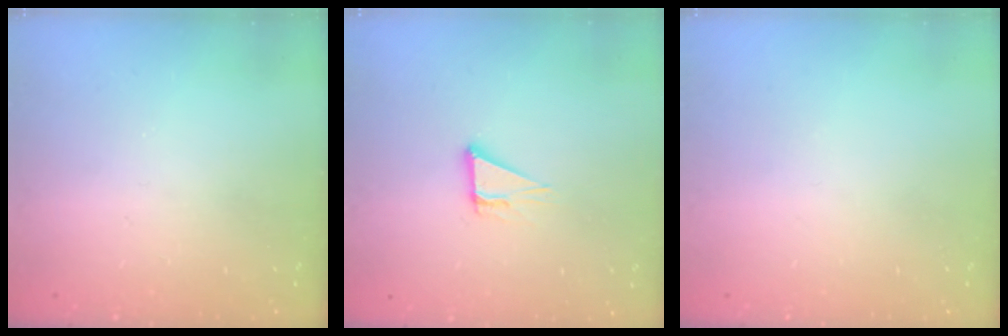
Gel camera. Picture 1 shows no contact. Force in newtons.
{"total": 4.6, "press": 4.6, "slide": 0.2}
{"total": 0.0}